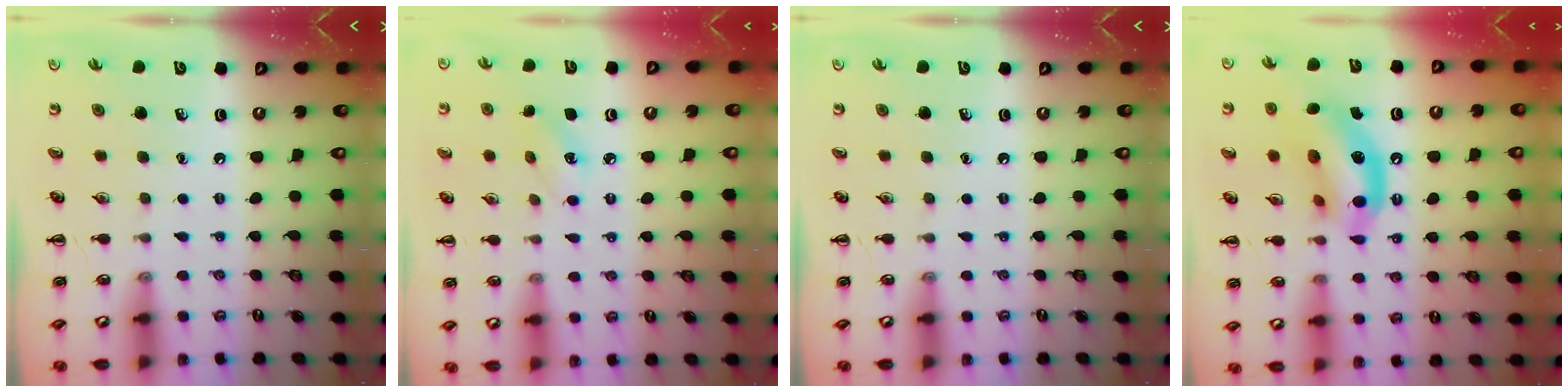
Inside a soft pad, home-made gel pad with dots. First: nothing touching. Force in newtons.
{"total": 5.5, "press": 5.3, "slide": 1.6}
{"total": 0.0}
{"total": 14.6, "press": 14.1, "slide": 3.9}